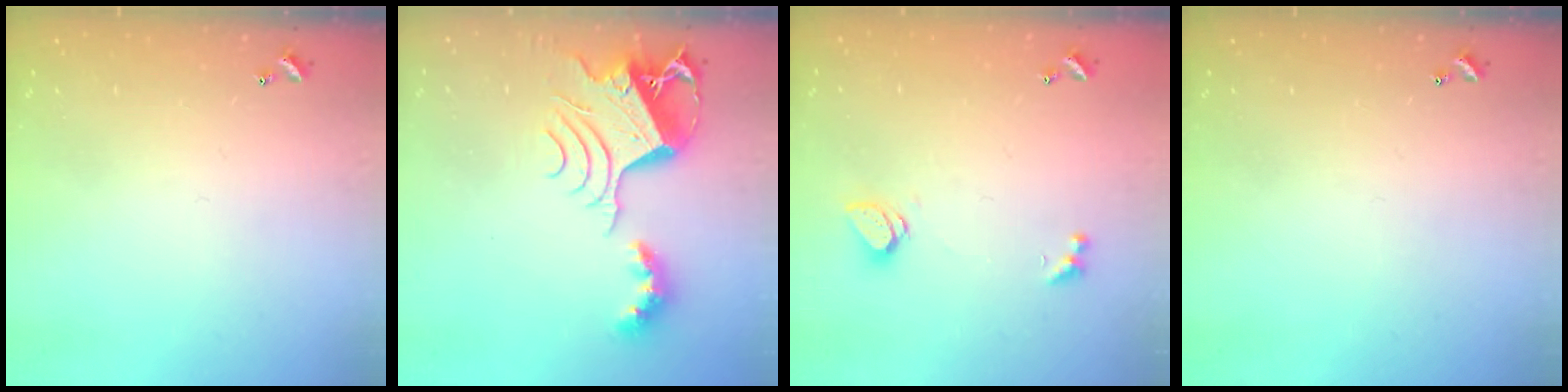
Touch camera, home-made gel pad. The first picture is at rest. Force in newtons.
{"total": 10.3, "press": 10.2, "slide": 1.3}
{"total": 1.2, "press": 1.1, "slide": 0.5}
{"total": 0.0}